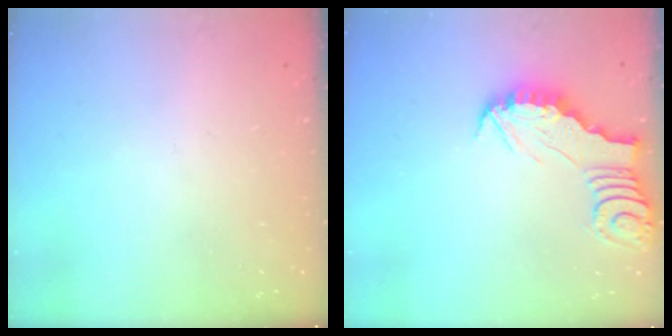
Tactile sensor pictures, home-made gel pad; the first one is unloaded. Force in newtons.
{"total": 3.0, "press": 3.0, "slide": 0.3}